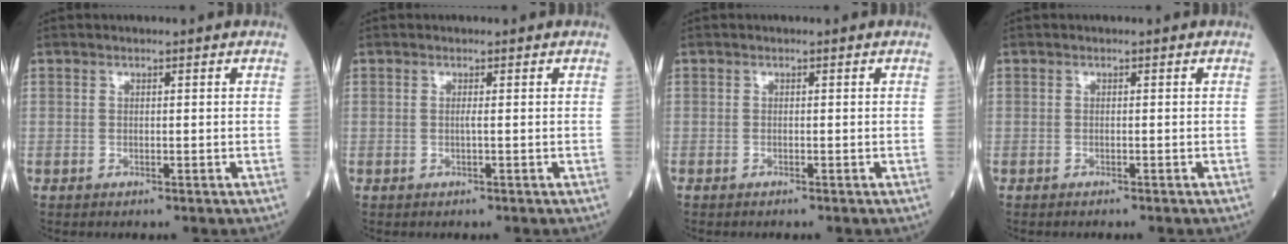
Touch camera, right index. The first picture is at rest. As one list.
[{"total": 0.5, "force": [0.0, -0.2, 0.5], "torque": [-0.009, 0.000, 0.000]}, {"total": 0.0}, {"total": 1.0, "force": [-0.9, 0.0, 0.6], "torque": [-0.009, 0.001, -0.009]}]